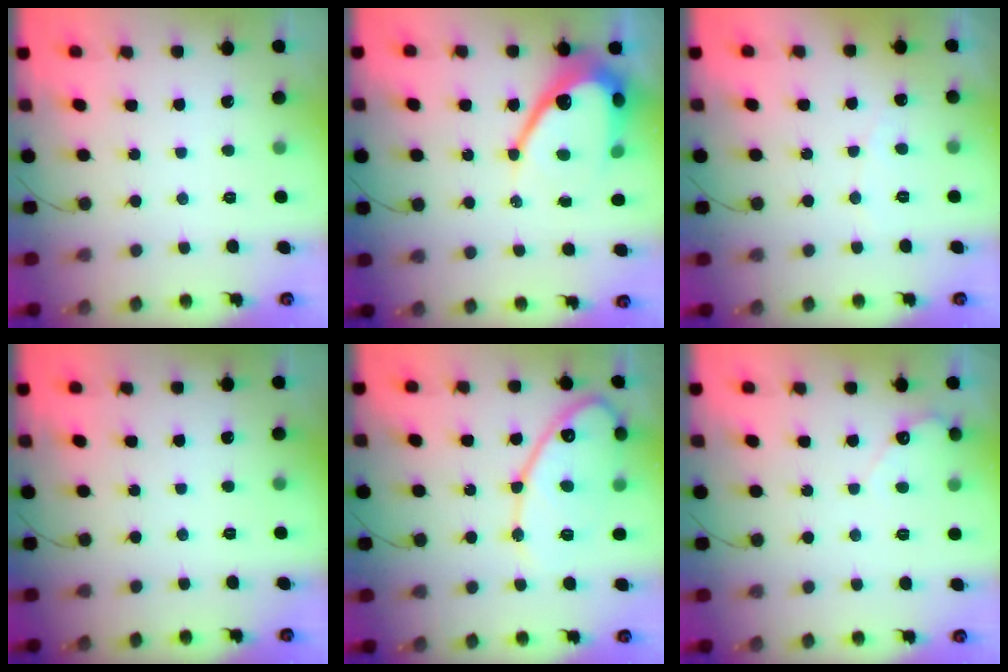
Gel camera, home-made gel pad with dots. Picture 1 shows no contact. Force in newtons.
{"total": 13.6, "press": 13.5, "slide": 1.1}
{"total": 2.4, "press": 2.4, "slide": 0.1}
{"total": 0.0}
{"total": 14.9, "press": 14.8, "slide": 1.0}
{"total": 2.7, "press": 2.7, "slide": 0.2}